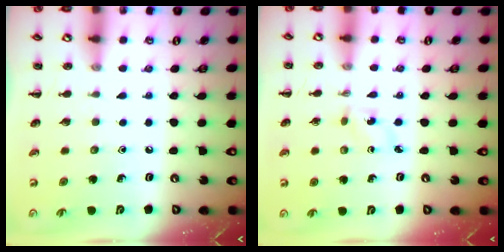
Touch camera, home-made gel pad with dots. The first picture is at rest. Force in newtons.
{"total": 2.5, "press": 2.4, "slide": 0.8}